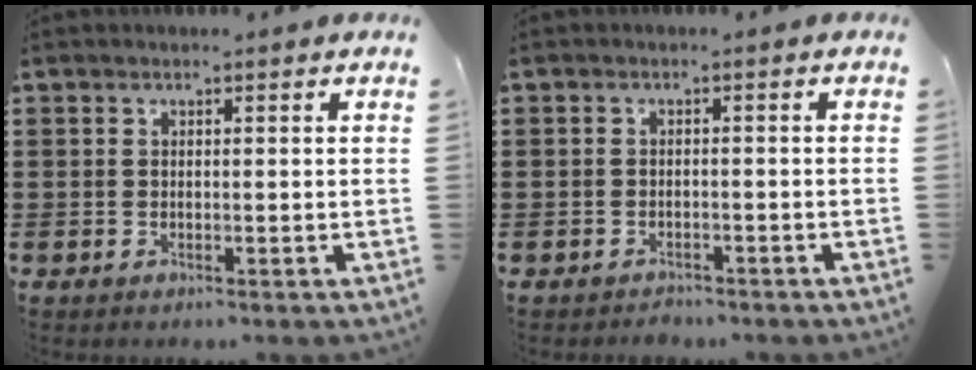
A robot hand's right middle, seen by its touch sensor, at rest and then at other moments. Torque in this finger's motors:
{"motor_torque": [-1.09, 1.05, -0.62, -0.21]}